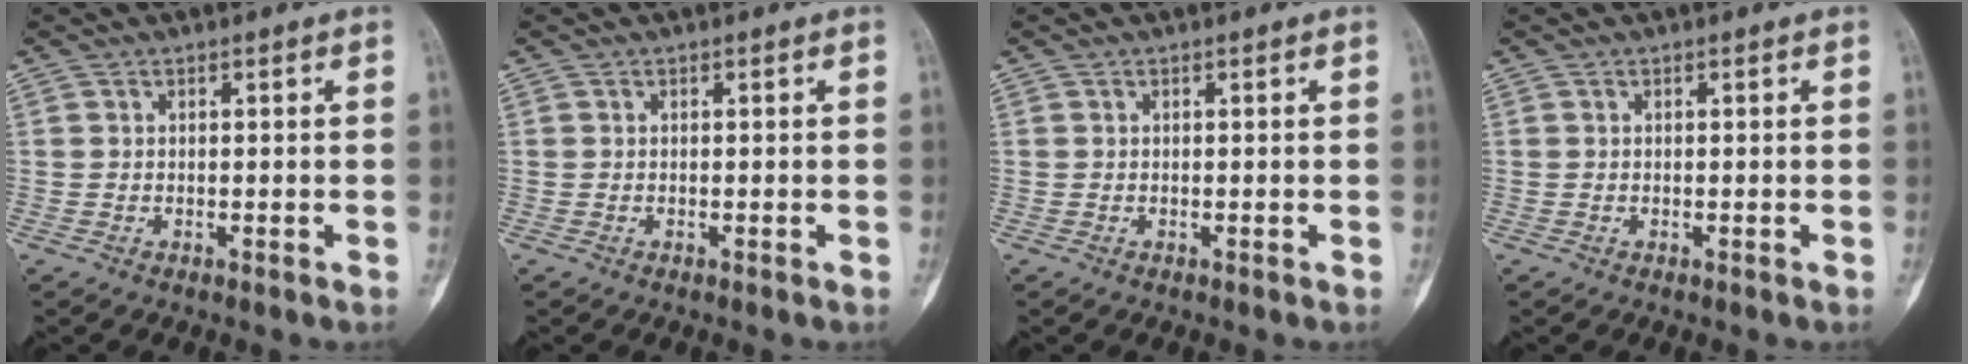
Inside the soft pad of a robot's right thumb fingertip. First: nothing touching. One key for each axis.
{"total": 0.0}
{"total": 0.0}
{"total": 0.0}